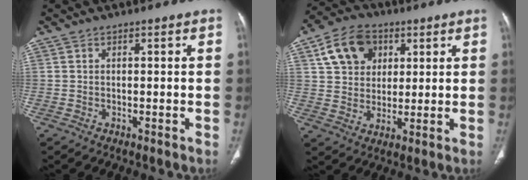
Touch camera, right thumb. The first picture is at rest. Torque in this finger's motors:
{"motor_torque": [1.00, 1.43, 0.45, 0.49, 0.12]}